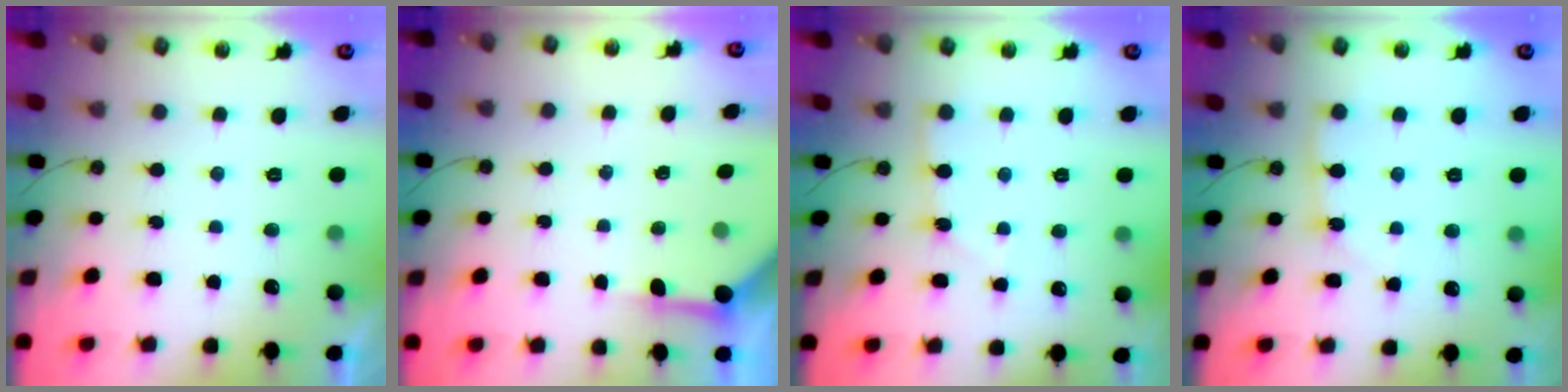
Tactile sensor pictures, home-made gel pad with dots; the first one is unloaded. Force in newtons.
{"total": 4.0, "press": 4.0, "slide": 0.5}
{"total": 1.2, "press": 1.2, "slide": 0.1}
{"total": 3.8, "press": 3.8, "slide": 0.3}